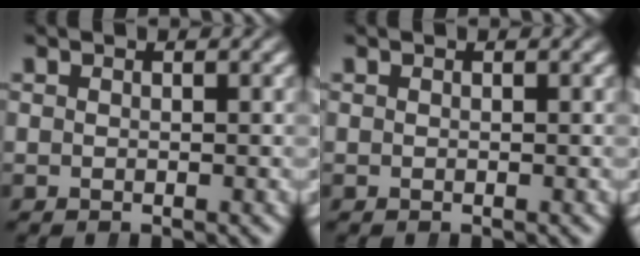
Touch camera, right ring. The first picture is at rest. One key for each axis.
{"total": 0.0}